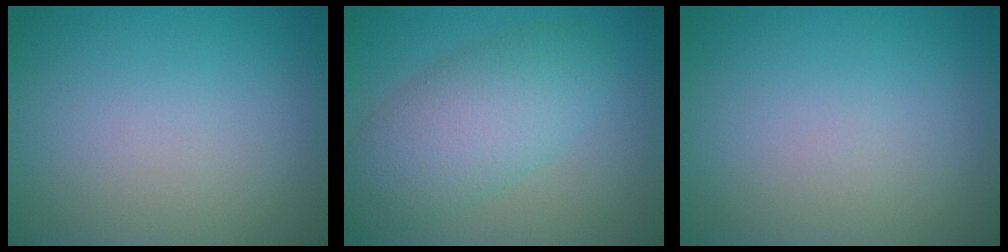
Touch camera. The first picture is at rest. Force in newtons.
{"total": 6.1, "press": 6.1, "slide": 0.5}
{"total": 0.0}